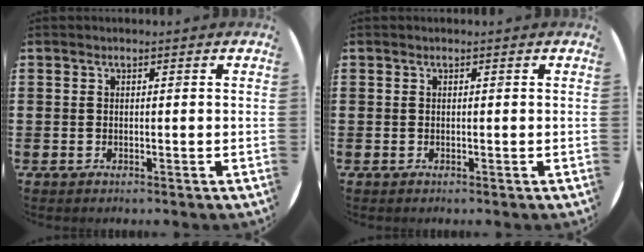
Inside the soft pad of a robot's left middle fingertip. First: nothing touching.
{"total": 0.0}